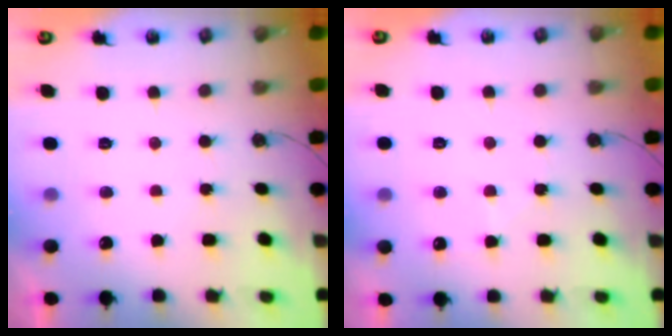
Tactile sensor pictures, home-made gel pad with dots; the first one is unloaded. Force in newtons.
{"total": 5.7, "press": 5.6, "slide": 0.6}